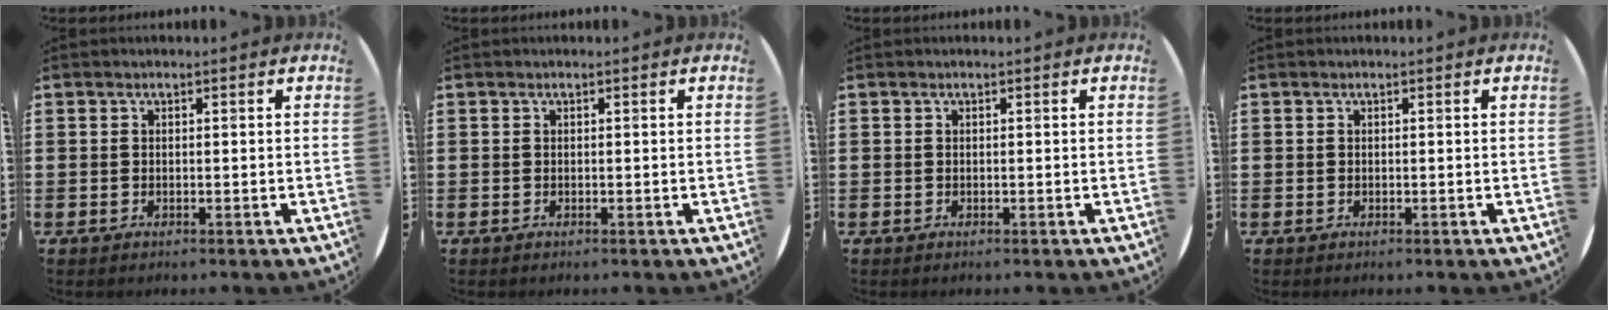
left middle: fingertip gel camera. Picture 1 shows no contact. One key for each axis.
{"total": 0.0}
{"total": 0.0}
{"total": 0.0}